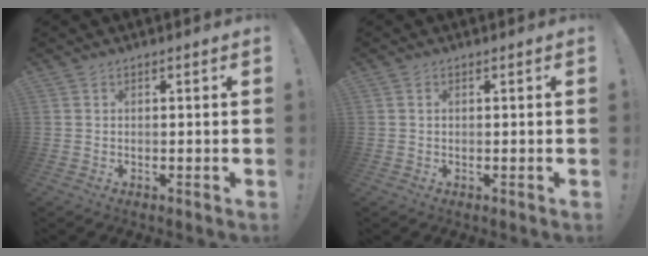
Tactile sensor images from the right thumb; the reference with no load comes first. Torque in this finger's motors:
{"motor_torque": [0.01, -0.12, -0.06, 0.20, -0.01]}